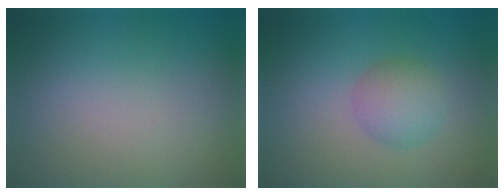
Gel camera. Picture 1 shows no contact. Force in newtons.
{"total": 2.8, "press": 2.8, "slide": 0.0}